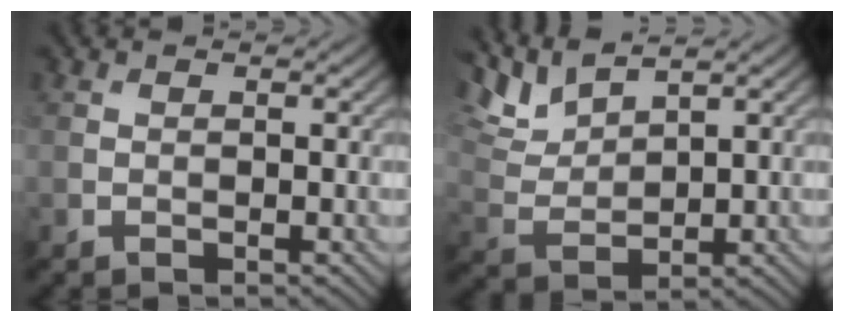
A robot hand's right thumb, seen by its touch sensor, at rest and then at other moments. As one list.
[{"total": 5.8, "force": [4.6, 1.6, 3.2], "torque": [-0.087, 0.008, 0.098]}]